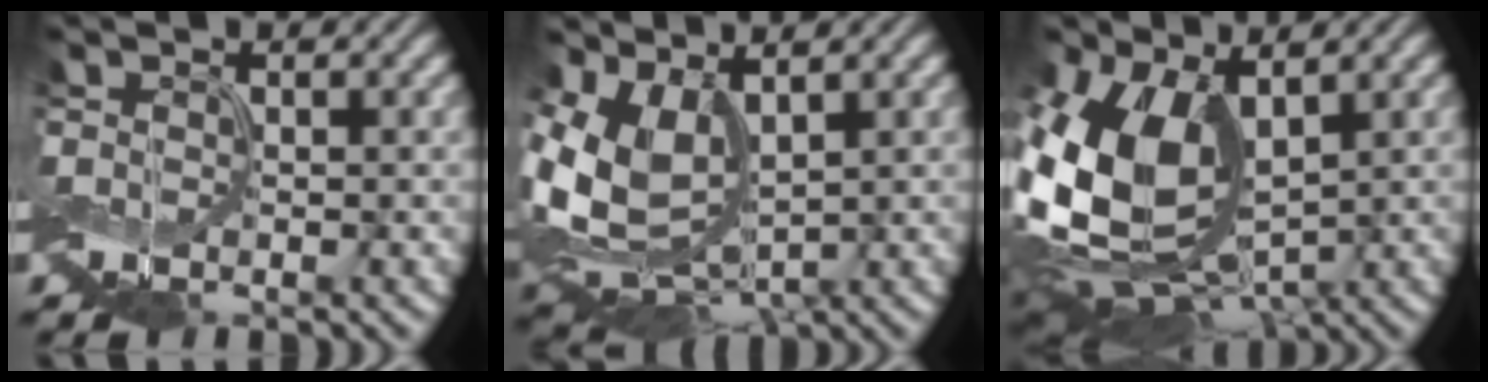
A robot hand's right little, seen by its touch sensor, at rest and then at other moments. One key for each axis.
{"total": 8.8, "fx": 1.6, "fy": 5.5, "fz": 6.7, "tx": -0.154, "ty": -0.013, "tz": 0.039}
{"total": 12.2, "fx": 0.6, "fy": 7.8, "fz": 9.4, "tx": -0.219, "ty": -0.019, "tz": 0.007}